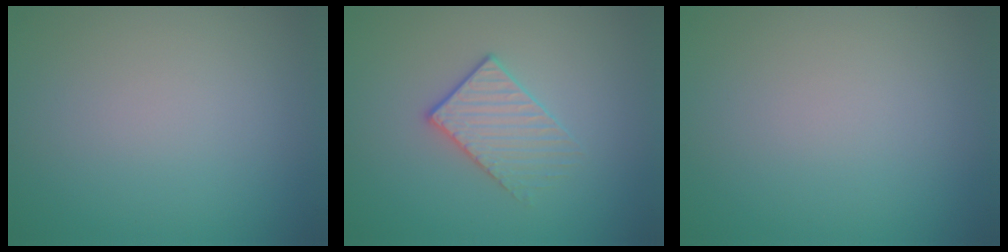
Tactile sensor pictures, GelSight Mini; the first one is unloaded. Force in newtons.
{"total": 2.2, "press": 1.9, "slide": 1.2}
{"total": 0.0}